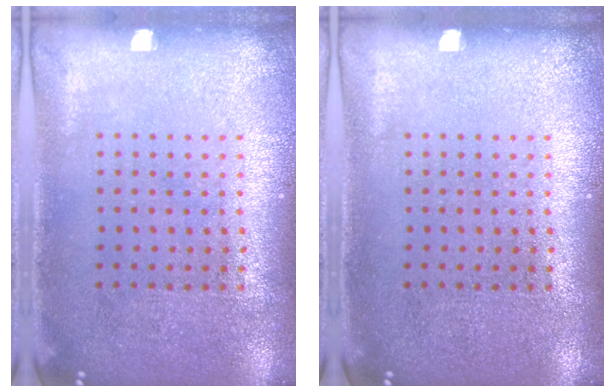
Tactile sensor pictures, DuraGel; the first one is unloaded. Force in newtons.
{"total": 0.0}